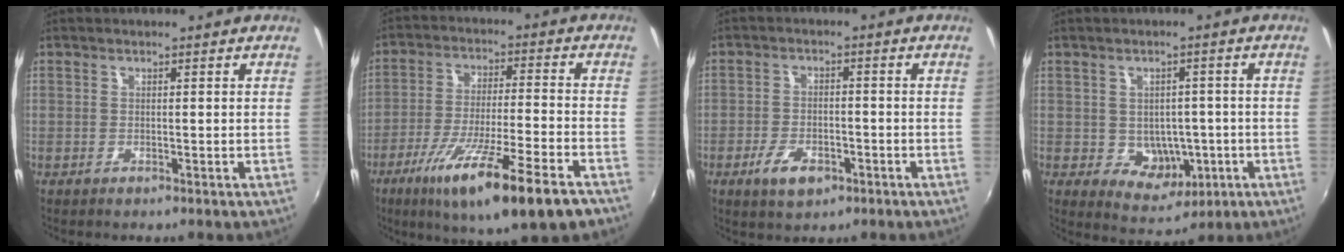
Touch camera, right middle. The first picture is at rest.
{"total": 18.9, "force": [-11.5, 2.1, 14.9], "torque": [-0.263, -0.060, -0.186]}
{"total": 6.3, "force": [-3.4, 3.2, 4.3], "torque": [-0.100, -0.004, -0.056]}
{"total": 7.2, "force": [-1.5, 5.9, 3.8], "torque": [-0.069, 0.001, -0.004]}